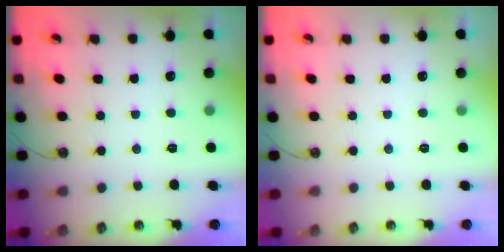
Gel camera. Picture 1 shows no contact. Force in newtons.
{"total": 0.0}